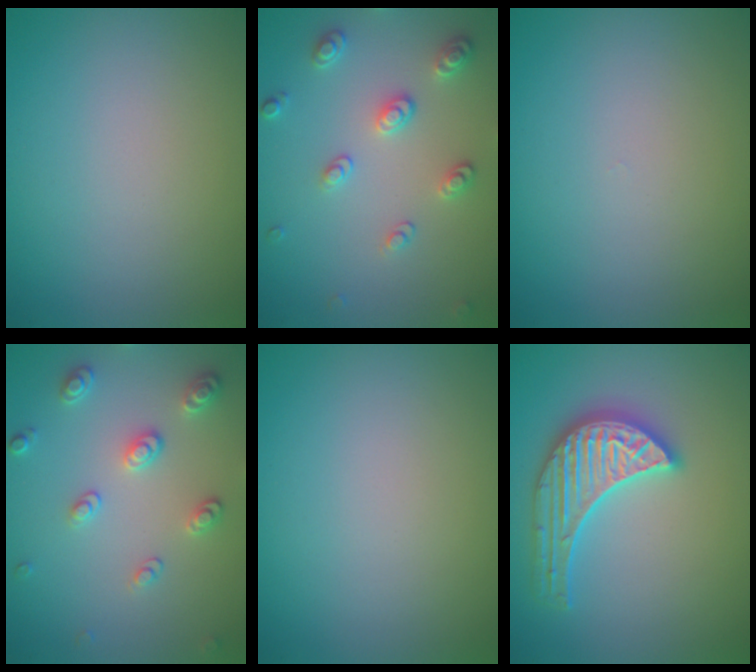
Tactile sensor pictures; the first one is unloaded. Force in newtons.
{"total": 2.8, "press": 2.8, "slide": 0.2}
{"total": 0.0}
{"total": 2.8, "press": 2.8, "slide": 0.2}
{"total": 0.0}
{"total": 4.2, "press": 4.1, "slide": 0.5}